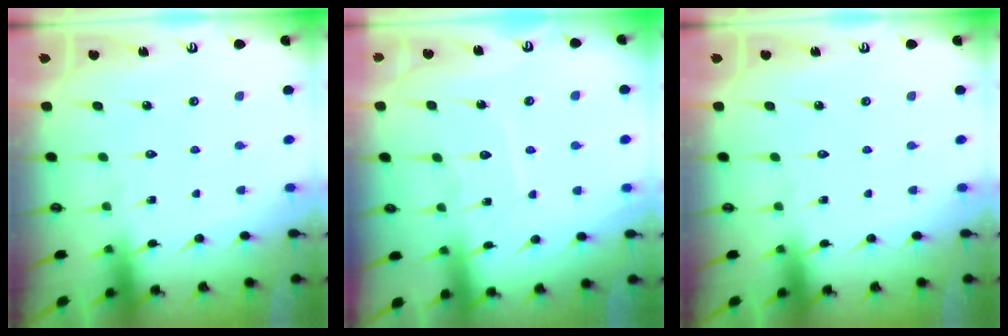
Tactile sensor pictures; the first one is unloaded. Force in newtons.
{"total": 5.9, "press": 5.9, "slide": 0.5}
{"total": 0.0}